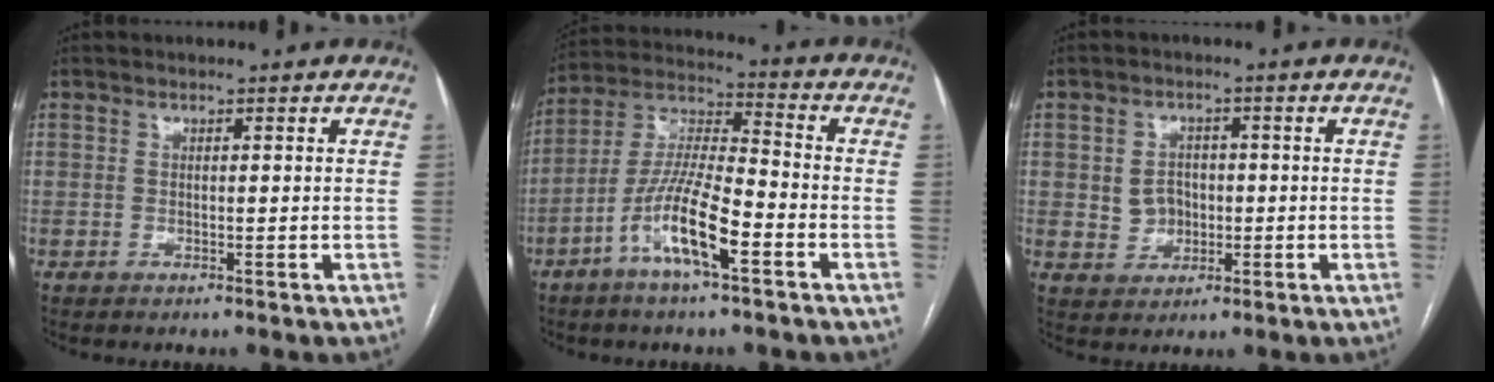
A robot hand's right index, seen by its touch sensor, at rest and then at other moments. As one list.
[{"total": 12.3, "force": [-5.6, 1.9, 10.7], "torque": [-0.217, 0.000, -0.109]}, {"total": 4.5, "force": [-0.1, 4.0, 2.0], "torque": [-0.032, 0.011, 0.006]}]